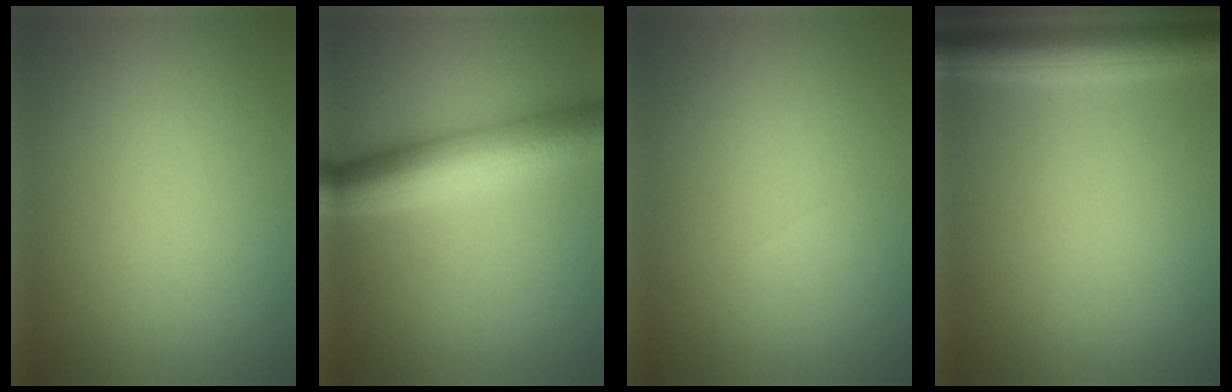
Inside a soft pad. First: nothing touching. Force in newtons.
{"total": 7.4, "press": 7.4, "slide": 0.0}
{"total": 0.0}
{"total": 4.9, "press": 4.9, "slide": 0.2}